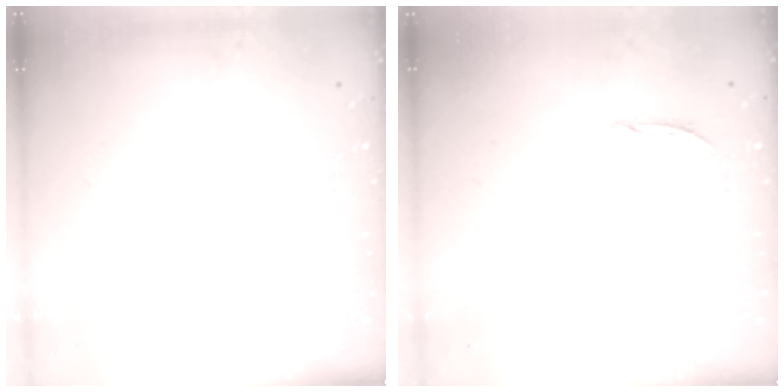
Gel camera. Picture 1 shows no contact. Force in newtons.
{"total": 5.9, "press": 5.8, "slide": 0.7}